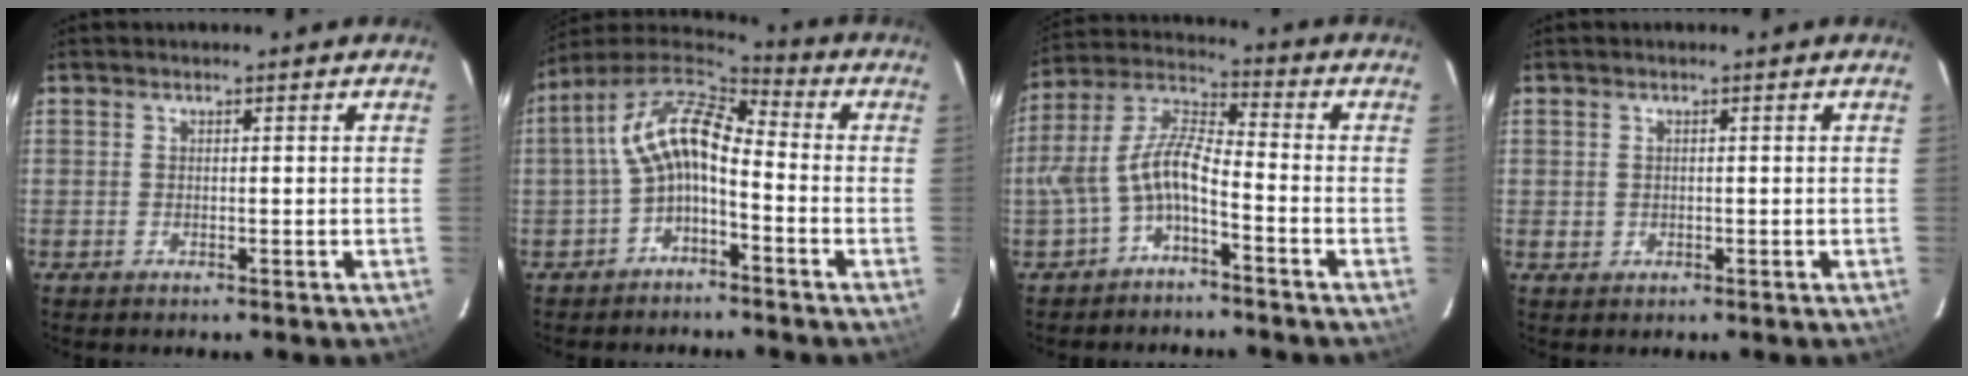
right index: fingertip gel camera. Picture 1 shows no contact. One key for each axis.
{"total": 11.0, "fx": -2.4, "fy": 5.3, "fz": 9.3, "tx": -0.192, "ty": 0.021, "tz": -0.047}
{"total": 9.1, "fx": -4.0, "fy": 3.0, "fz": 7.6, "tx": -0.174, "ty": 0.017, "tz": -0.076}
{"total": 1.6, "fx": 0.0, "fy": 1.6, "fz": 0.2, "tx": -0.002, "ty": 0.003, "tz": 0.005}